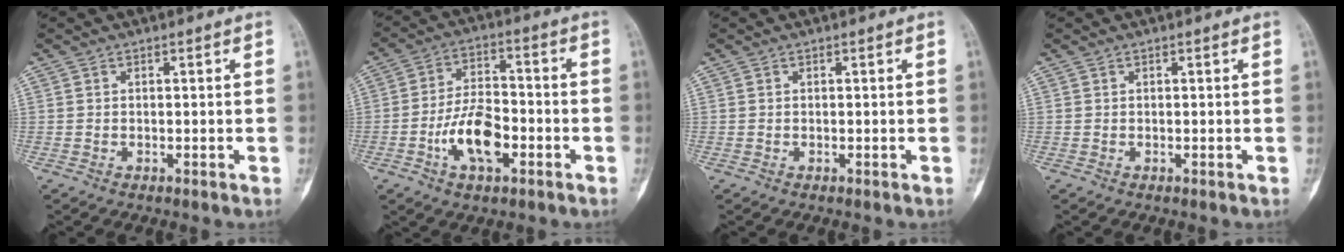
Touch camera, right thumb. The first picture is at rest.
{"total": 11.0, "force": [-3.8, 5.6, 8.7], "torque": [-0.148, 0.028, -0.070]}
{"total": 0.0}
{"total": 0.0}